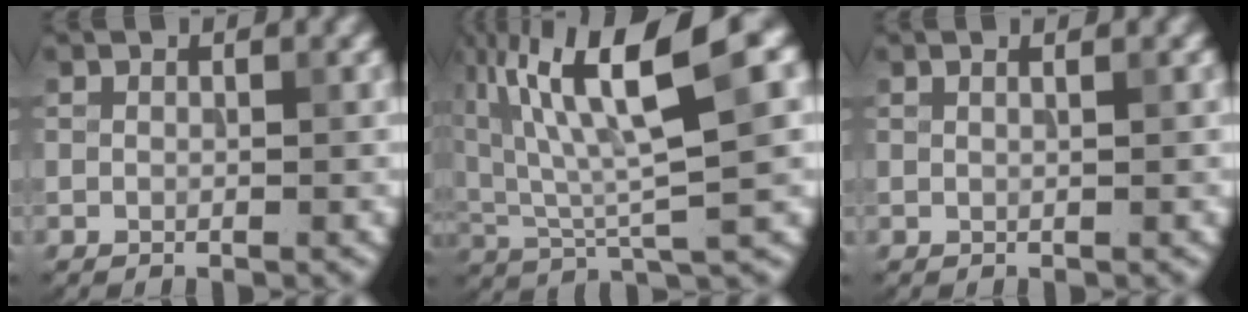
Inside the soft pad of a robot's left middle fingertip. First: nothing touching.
{"total": 13.1, "force": [5.7, 2.9, 11.4], "torque": [-0.199, 0.031, 0.101]}
{"total": 1.4, "force": [0.8, 0.6, 1.0], "torque": [0.000, -0.003, -0.004]}